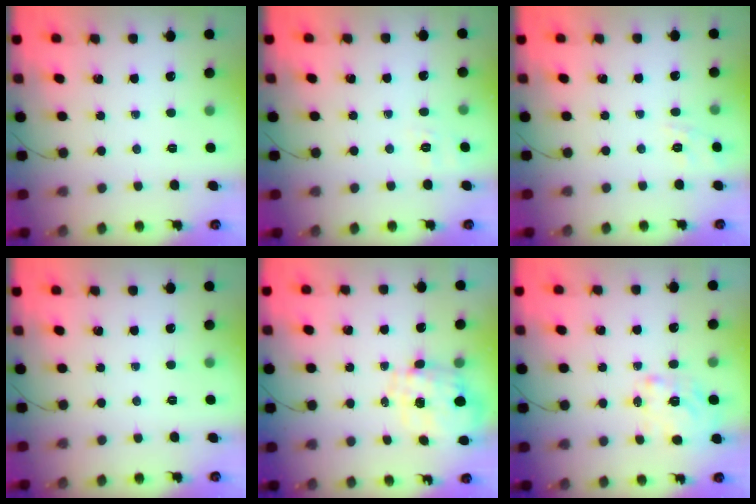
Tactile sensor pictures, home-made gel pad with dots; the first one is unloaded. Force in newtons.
{"total": 1.8, "press": 0.1, "slide": 1.8}
{"total": 8.9, "press": 8.7, "slide": 1.7}
{"total": 0.0}
{"total": 1.5, "press": 1.4, "slide": 0.4}
{"total": 2.4, "press": 2.4, "slide": 0.3}